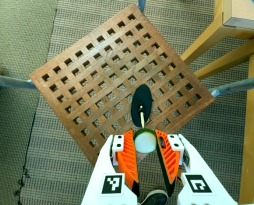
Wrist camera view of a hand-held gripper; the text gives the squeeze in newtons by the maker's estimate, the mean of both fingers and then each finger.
{"total": 10.1, "left": 10.0, "right": 10.2}